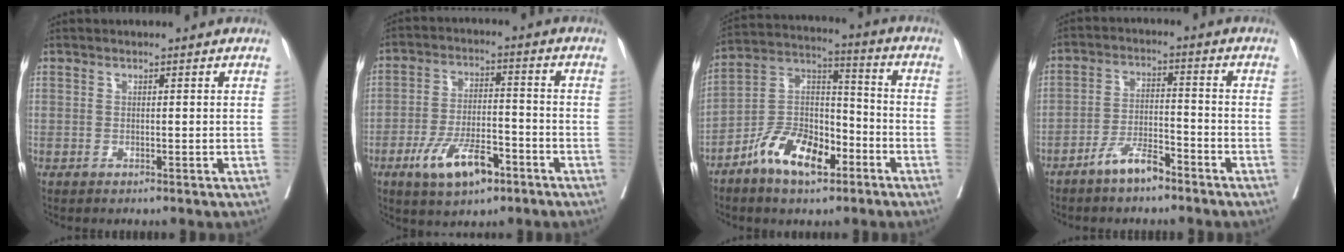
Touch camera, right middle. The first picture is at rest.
{"total": 9.8, "force": [-5.4, 3.7, 7.3], "torque": [-0.136, 0.001, -0.090]}
{"total": 12.2, "force": [-7.0, 5.4, 8.4], "torque": [-0.161, 0.016, -0.127]}
{"total": 5.6, "force": [-4.3, 1.3, 3.3], "torque": [-0.062, 0.003, -0.083]}